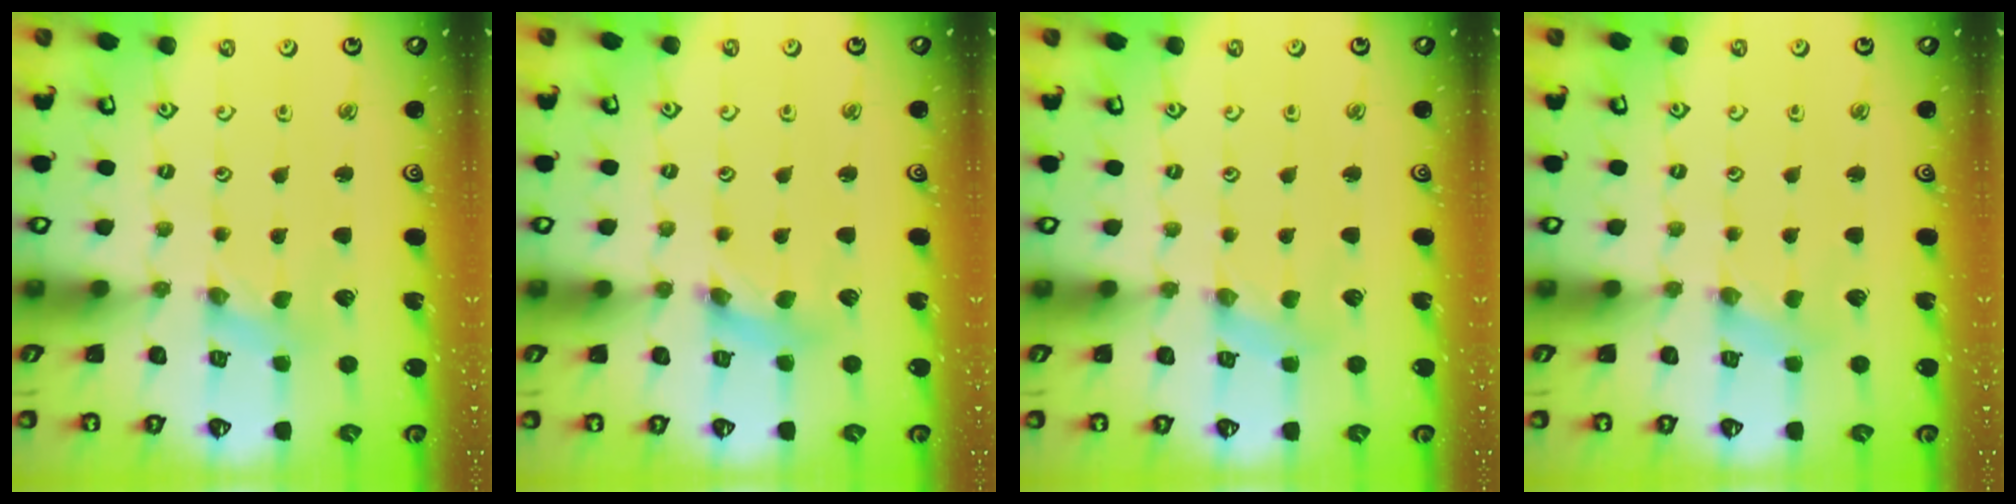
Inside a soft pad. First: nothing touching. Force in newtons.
{"total": 4.9, "press": 4.9, "slide": 0.5}
{"total": 1.9, "press": 1.9, "slide": 0.3}
{"total": 1.7, "press": 1.7, "slide": 0.4}